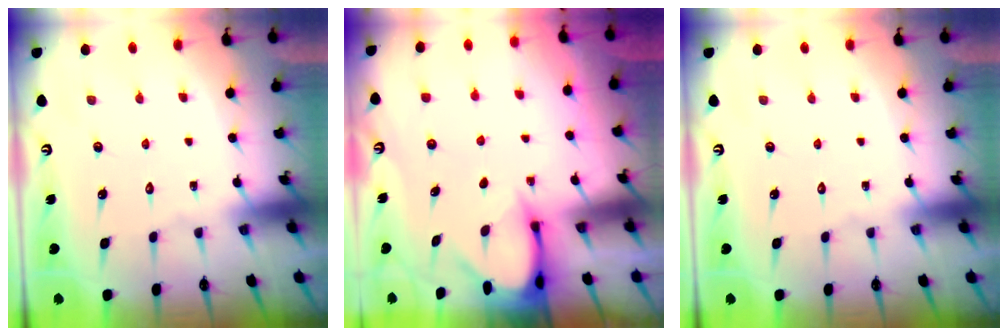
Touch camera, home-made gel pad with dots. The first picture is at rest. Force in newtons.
{"total": 3.8, "press": 3.8, "slide": 0.2}
{"total": 0.0}